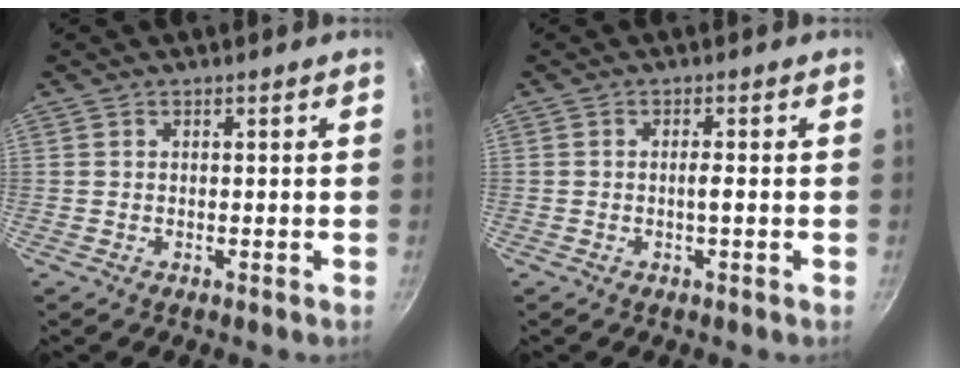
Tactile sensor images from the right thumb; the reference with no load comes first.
{"total": 1.5, "force": [-0.4, 0.1, 1.4], "torque": [-0.032, 0.005, -0.006]}